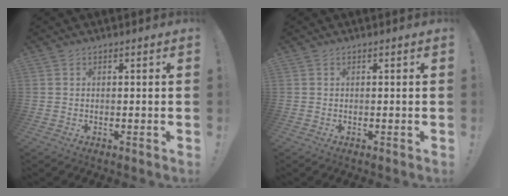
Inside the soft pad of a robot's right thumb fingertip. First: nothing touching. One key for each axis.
{"total": 0.0}